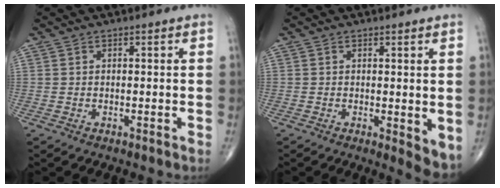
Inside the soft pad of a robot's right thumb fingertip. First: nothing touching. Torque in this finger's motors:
{"motor_torque": [0.10, 0.49, 0.09, -0.24, -0.01]}